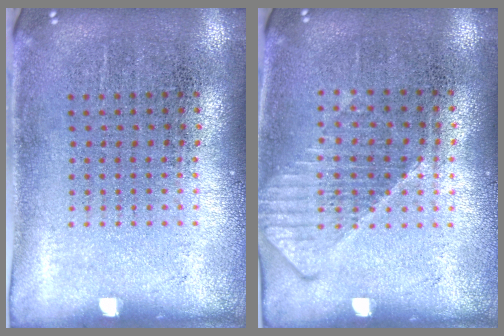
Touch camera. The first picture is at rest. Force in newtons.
{"total": 1.2, "press": 1.2, "slide": 0.3}